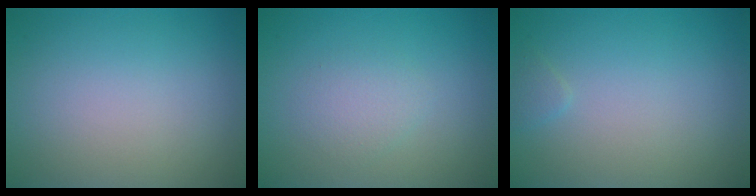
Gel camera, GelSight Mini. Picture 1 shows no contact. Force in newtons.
{"total": 1.7, "press": 1.7, "slide": 0.0}
{"total": 0.6, "press": 0.6, "slide": 0.1}